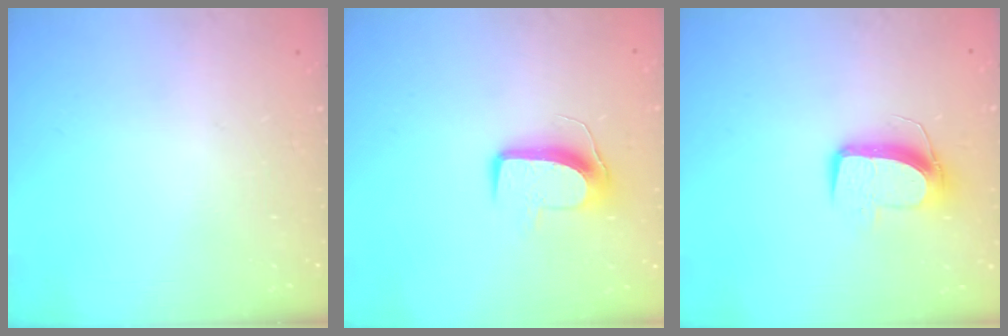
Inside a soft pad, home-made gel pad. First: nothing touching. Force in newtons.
{"total": 9.2, "press": 9.2, "slide": 0.4}
{"total": 10.5, "press": 10.5, "slide": 0.8}